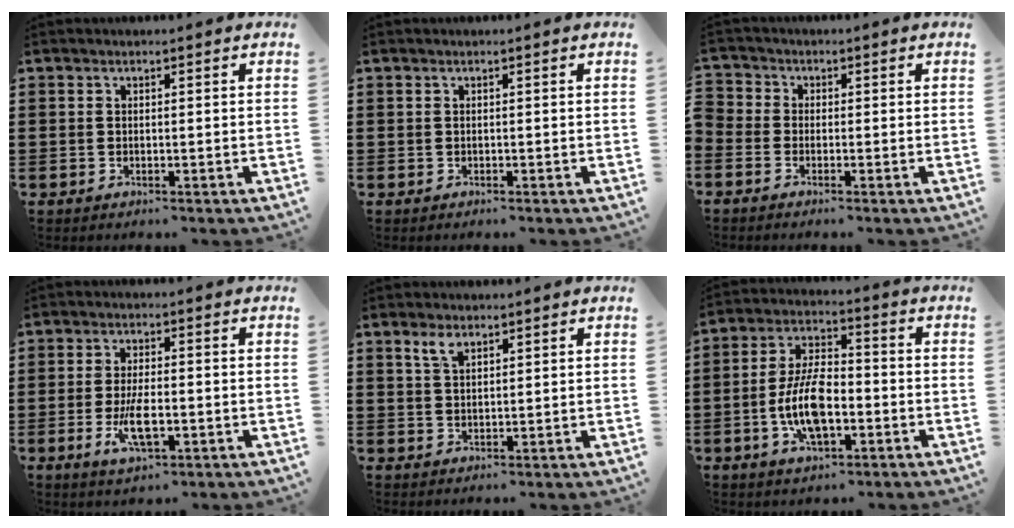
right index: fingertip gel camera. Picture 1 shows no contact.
{"total": 0.0}
{"total": 1.1, "force": [-0.9, 0.6, 0.2], "torque": [-0.007, 0.003, -0.019]}
{"total": 6.3, "force": [-1.8, 2.3, 5.6], "torque": [-0.119, -0.008, -0.034]}
{"total": 2.8, "force": [1.9, 1.2, 1.7], "torque": [-0.039, 0.004, 0.035]}
{"total": 10.2, "force": [-2.8, 4.7, 8.7], "torque": [-0.199, -0.003, -0.056]}